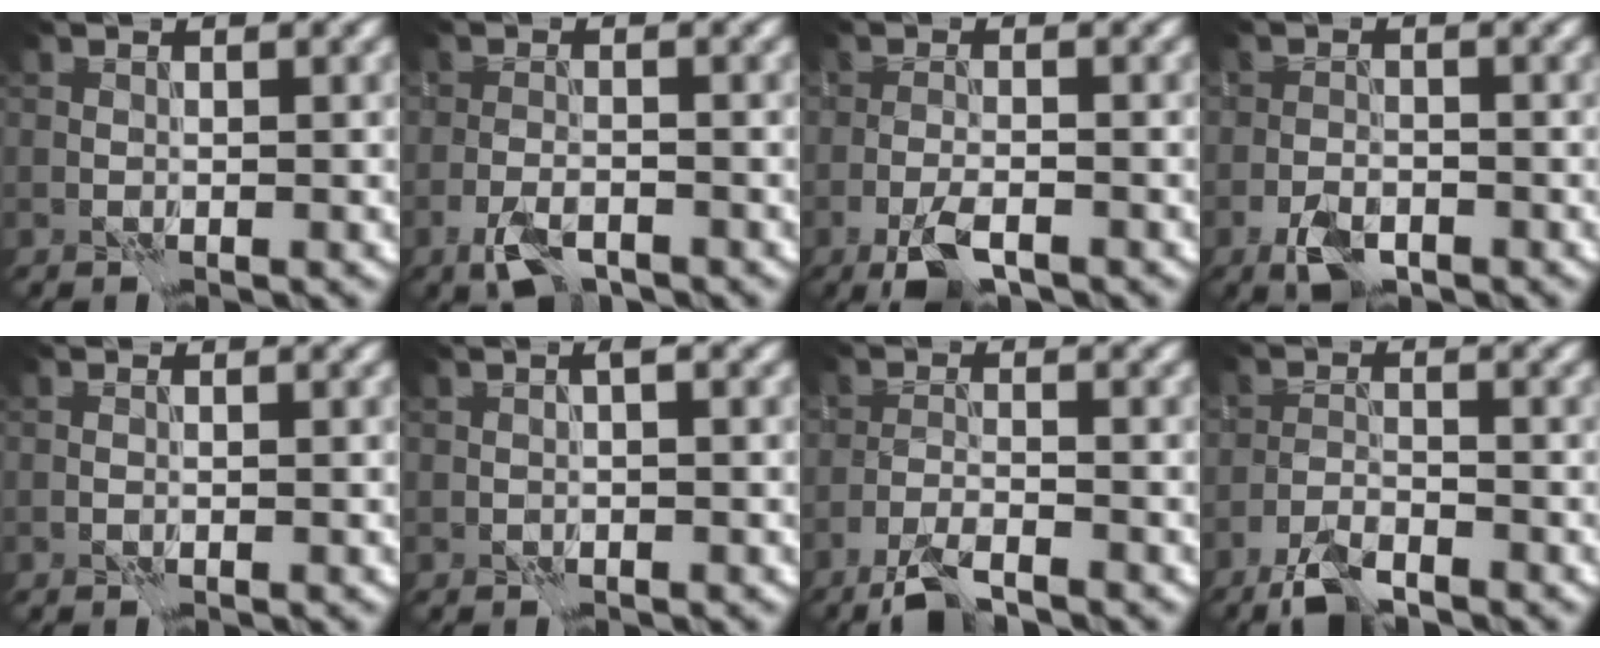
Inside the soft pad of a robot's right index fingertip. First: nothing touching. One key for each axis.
{"total": 3.4, "fx": -2.2, "fy": 1.4, "fz": 2.2, "tx": -0.046, "ty": -0.004, "tz": -0.047}
{"total": 3.6, "fx": -2.2, "fy": 1.2, "fz": 2.6, "tx": -0.056, "ty": -0.002, "tz": -0.043}
{"total": 3.4, "fx": -2.1, "fy": 1.7, "fz": 2.1, "tx": -0.038, "ty": -0.003, "tz": -0.044}
{"total": 0.0}
{"total": 0.7, "fx": 0.0, "fy": 0.1, "fz": 0.7, "tx": -0.014, "ty": 0.006, "tz": 0.000}
{"total": 3.3, "fx": -2.7, "fy": 0.6, "fz": 1.9, "tx": -0.043, "ty": -0.002, "tz": -0.059}
{"total": 3.7, "fx": -3.0, "fy": 0.9, "fz": 2.0, "tx": -0.044, "ty": -0.003, "tz": -0.066}